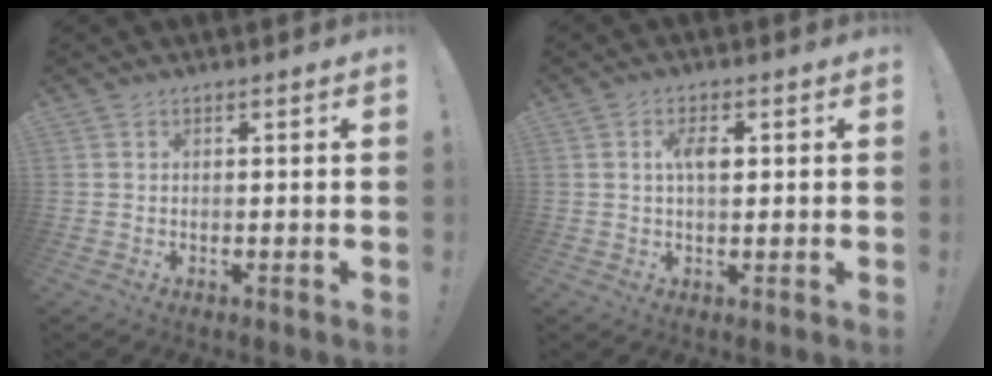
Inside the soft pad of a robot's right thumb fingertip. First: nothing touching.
{"total": 4.3, "force": [1.1, 2.2, 3.6], "torque": [-0.057, 0.004, 0.014]}